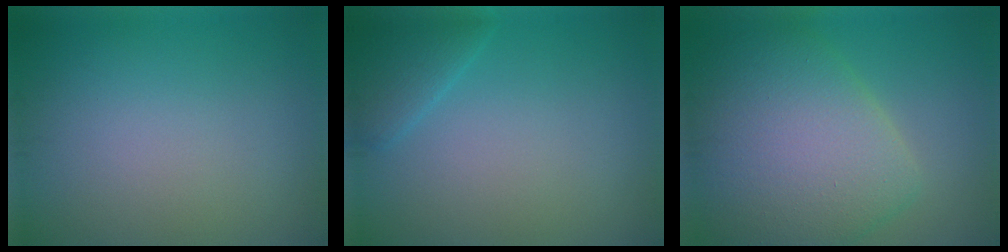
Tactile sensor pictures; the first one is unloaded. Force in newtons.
{"total": 2.2, "press": 2.2, "slide": 0.1}
{"total": 9.8, "press": 9.8, "slide": 0.4}